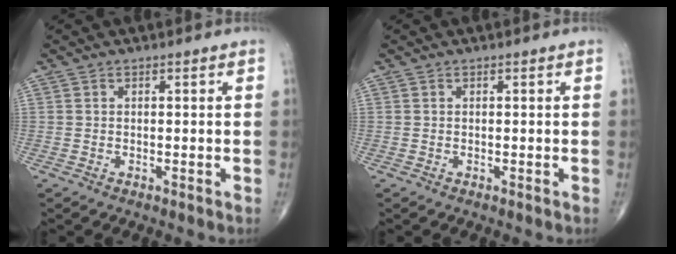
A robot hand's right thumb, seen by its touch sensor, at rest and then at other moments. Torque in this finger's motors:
{"motor_torque": [0.00, 0.00, 0.00, 0.00, 0.00]}